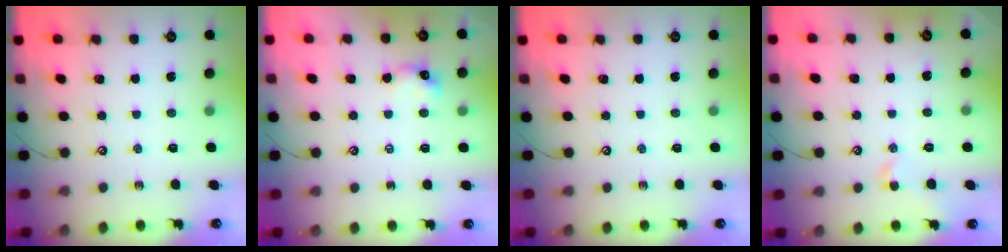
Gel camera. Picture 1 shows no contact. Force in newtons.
{"total": 2.9, "press": 2.9, "slide": 0.3}
{"total": 0.0}
{"total": 1.1, "press": 0.8, "slide": 0.7}